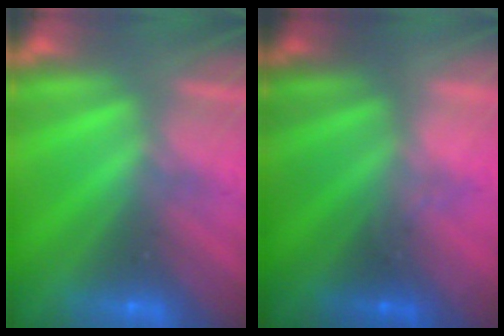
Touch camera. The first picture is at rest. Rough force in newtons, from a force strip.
{"total": 1.5}